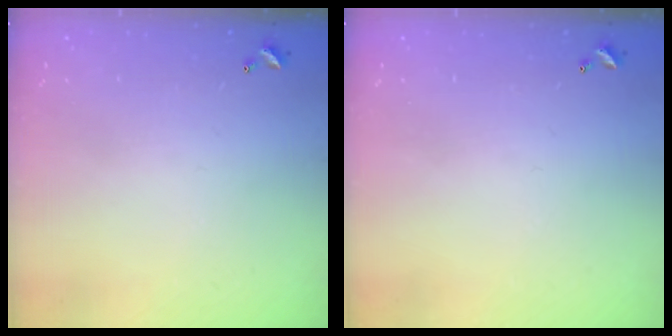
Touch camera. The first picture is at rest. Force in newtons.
{"total": 0.0}